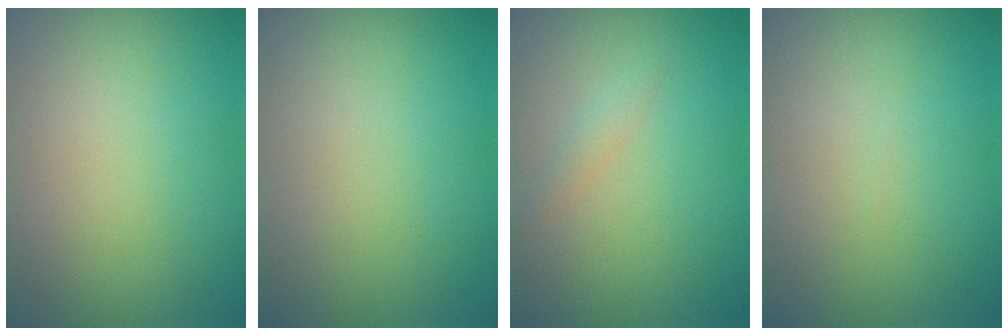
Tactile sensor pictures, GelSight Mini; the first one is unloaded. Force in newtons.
{"total": 0.0}
{"total": 0.9, "press": 0.9, "slide": 0.0}
{"total": 0.0}